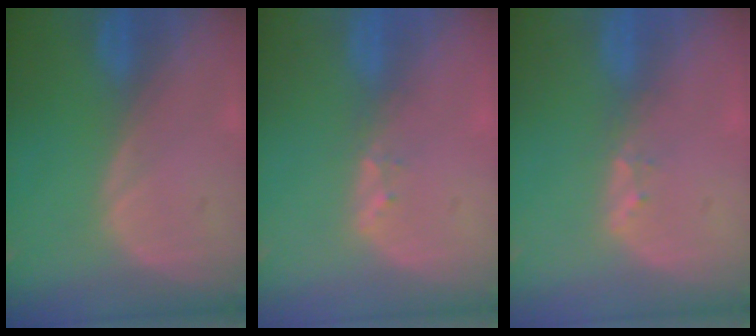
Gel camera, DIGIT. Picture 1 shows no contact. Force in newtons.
{"total": 1.7, "press": 1.5, "slide": 0.9}
{"total": 1.7, "press": 1.5, "slide": 0.9}